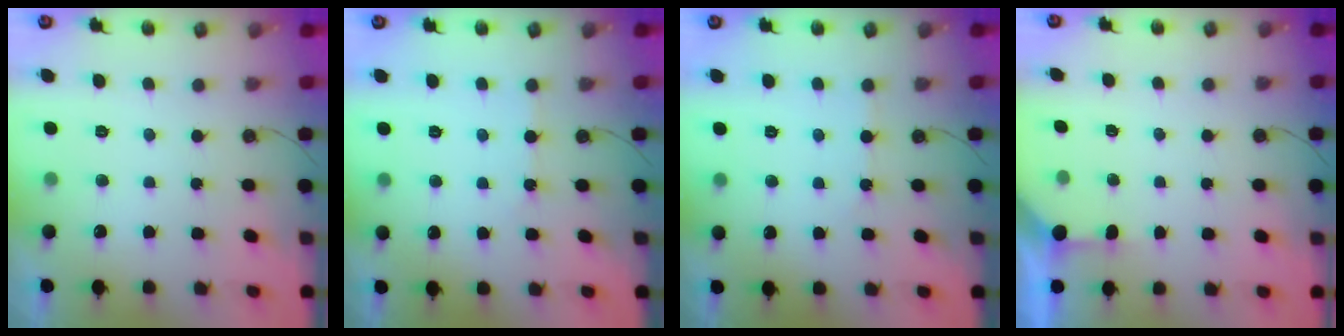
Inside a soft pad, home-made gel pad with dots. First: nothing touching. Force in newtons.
{"total": 2.8, "press": 2.8, "slide": 0.4}
{"total": 2.6, "press": 2.6, "slide": 0.4}
{"total": 2.3, "press": 2.3, "slide": 0.3}